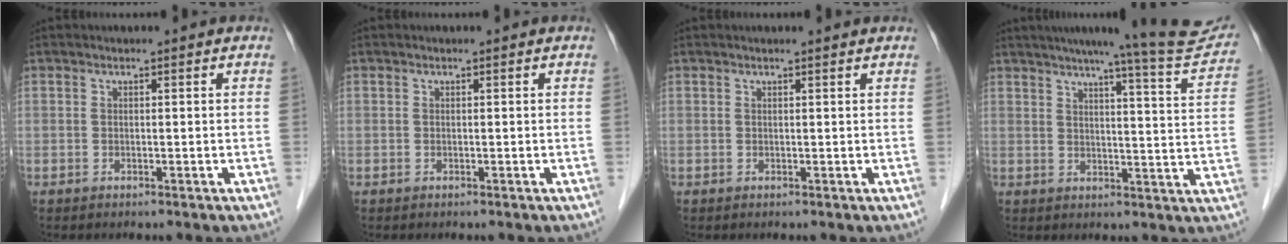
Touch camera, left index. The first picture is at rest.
{"total": 0.0}
{"total": 1.6, "force": [1.5, -0.3, 0.5], "torque": [-0.015, 0.002, 0.018]}
{"total": 16.3, "force": [14.9, -0.3, 6.5], "torque": [-0.087, -0.049, 0.173]}